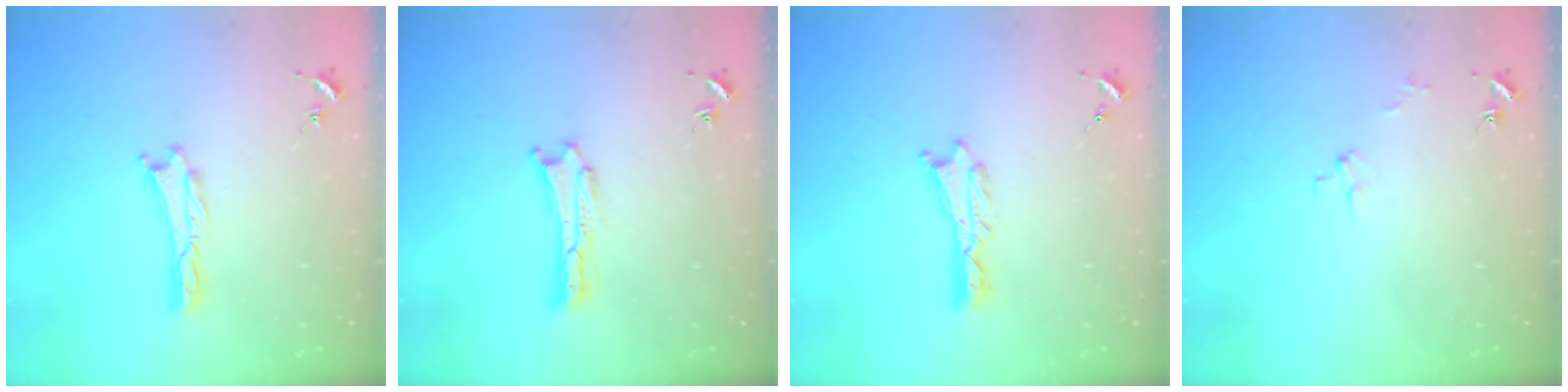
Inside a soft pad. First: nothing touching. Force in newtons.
{"total": 0.0}
{"total": 0.7, "press": 0.6, "slide": 0.2}
{"total": 2.0, "press": 2.0, "slide": 0.1}